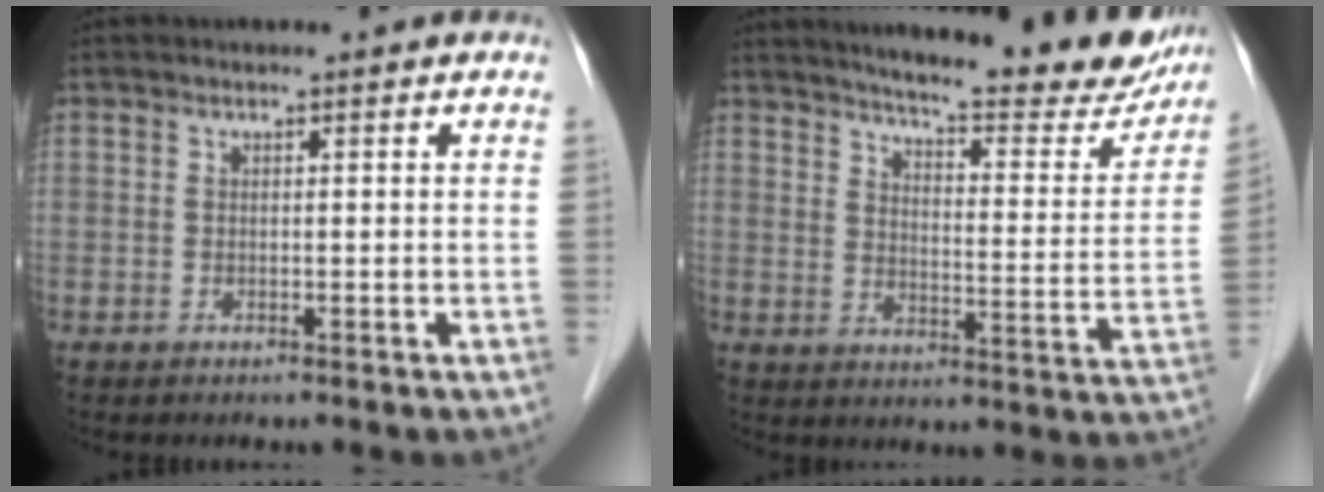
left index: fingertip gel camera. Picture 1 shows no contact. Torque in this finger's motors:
{"motor_torque": [0.14, -0.23, 0.52, 0.09]}